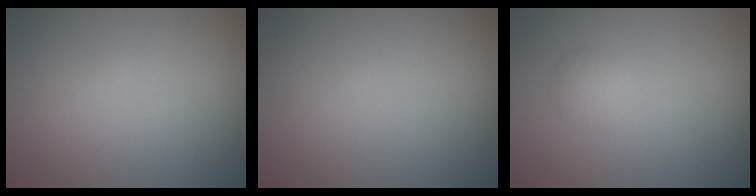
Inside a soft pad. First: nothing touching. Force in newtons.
{"total": 0.0}
{"total": 1.3, "press": 1.3, "slide": 0.0}